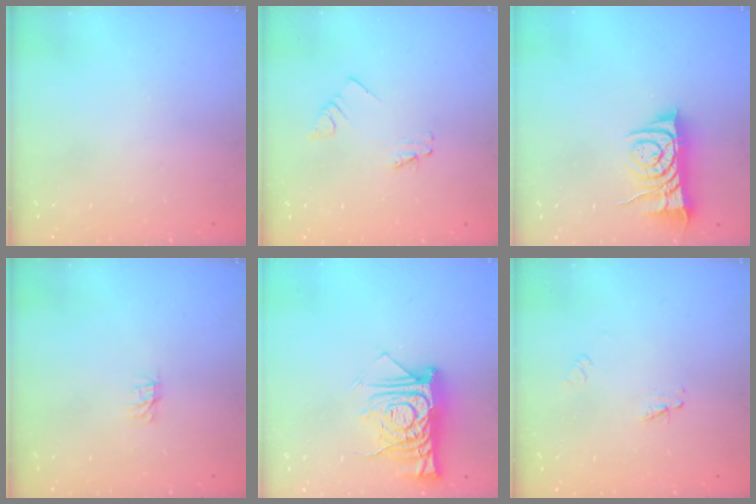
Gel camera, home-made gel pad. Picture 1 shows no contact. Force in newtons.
{"total": 1.6, "press": 1.6, "slide": 0.2}
{"total": 7.7, "press": 7.6, "slide": 1.1}
{"total": 0.0}
{"total": 14.7, "press": 14.6, "slide": 1.8}
{"total": 2.3, "press": 2.2, "slide": 0.2}